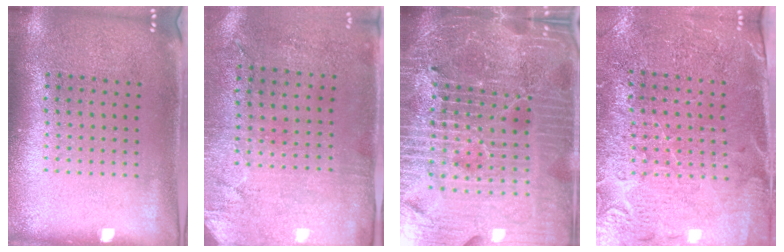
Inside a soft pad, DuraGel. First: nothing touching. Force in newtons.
{"total": 2.9, "press": 2.3, "slide": 1.7}
{"total": 7.1, "press": 6.2, "slide": 3.5}
{"total": 3.2, "press": 3.0, "slide": 0.9}